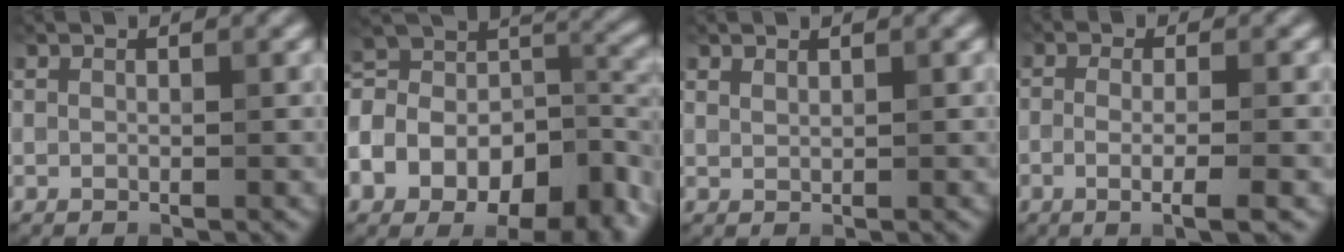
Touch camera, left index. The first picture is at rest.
{"total": 15.3, "force": [-6.1, 9.4, 10.5], "torque": [-0.204, 0.003, -0.096]}
{"total": 0.7, "force": [0.7, 0.2, 0.2], "torque": [-0.003, -0.001, 0.015]}
{"total": 3.4, "force": [-0.8, 0.8, 3.2], "torque": [-0.051, -0.007, -0.016]}